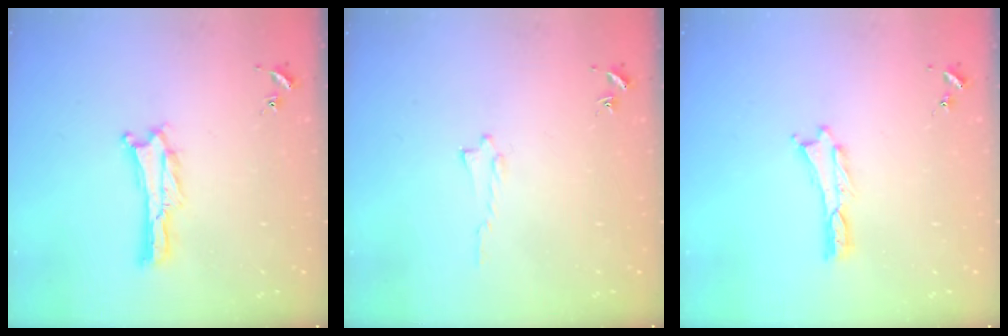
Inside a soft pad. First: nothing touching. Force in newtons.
{"total": 0.6, "press": 0.6, "slide": 0.1}
{"total": 0.0}